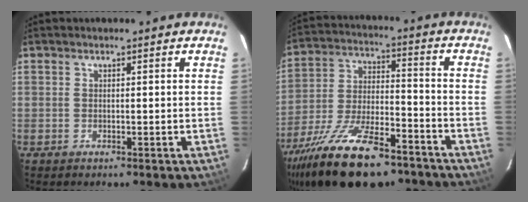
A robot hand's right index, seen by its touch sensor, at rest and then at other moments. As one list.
[{"total": 23.1, "force": [-16.0, 8.5, 14.2], "torque": [-0.274, -0.036, -0.257]}]